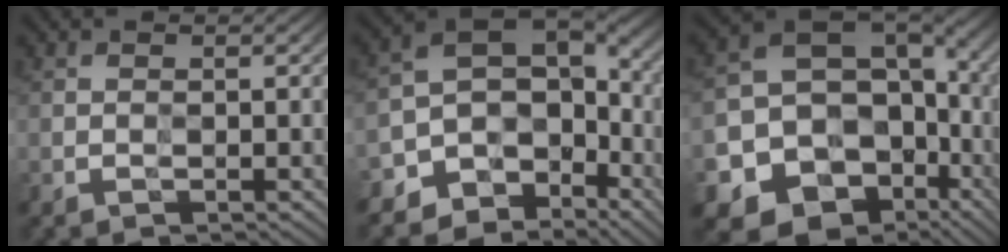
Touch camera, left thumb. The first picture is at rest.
{"total": 10.4, "force": [-4.7, 7.7, 5.2], "torque": [-0.094, -0.027, -0.075]}
{"total": 19.7, "force": [-5.5, 16.2, 9.7], "torque": [-0.196, -0.038, -0.060]}